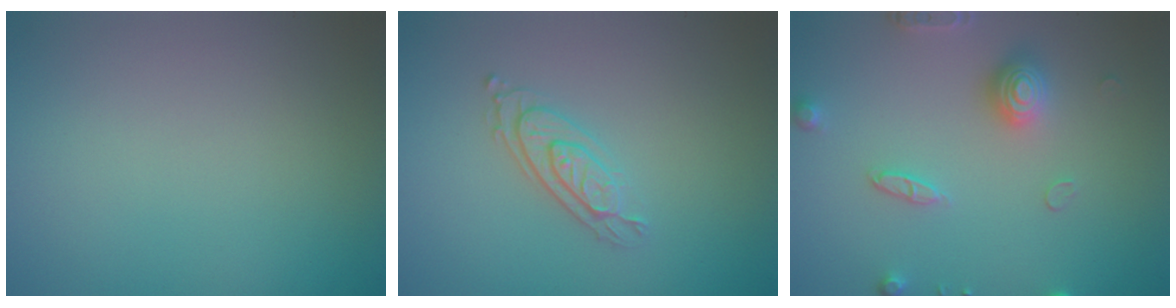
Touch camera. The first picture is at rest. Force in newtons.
{"total": 2.8, "press": 2.2, "slide": 1.7}
{"total": 3.2, "press": 3.0, "slide": 0.9}